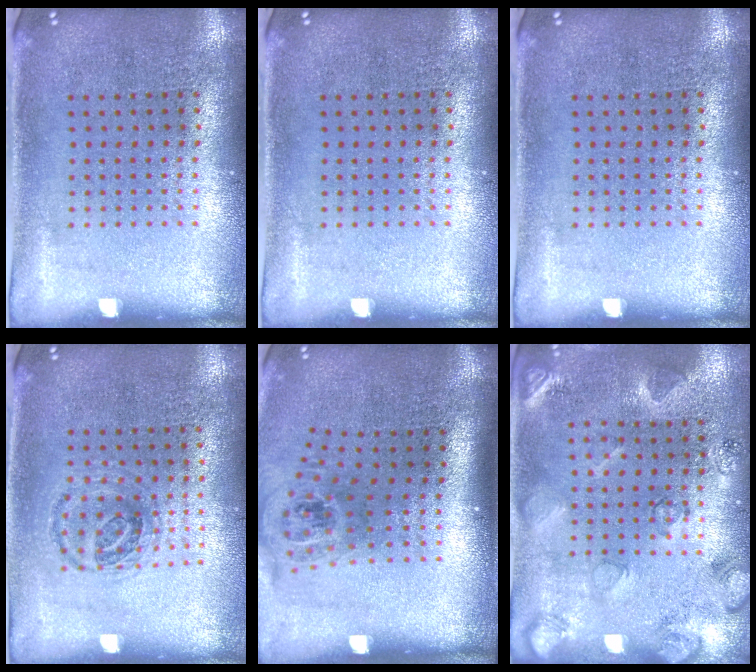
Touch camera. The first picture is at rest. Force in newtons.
{"total": 0.0}
{"total": 0.0}
{"total": 1.0, "press": 0.9, "slide": 0.2}
{"total": 1.6, "press": 1.2, "slide": 1.0}
{"total": 2.2, "press": 2.1, "slide": 0.7}